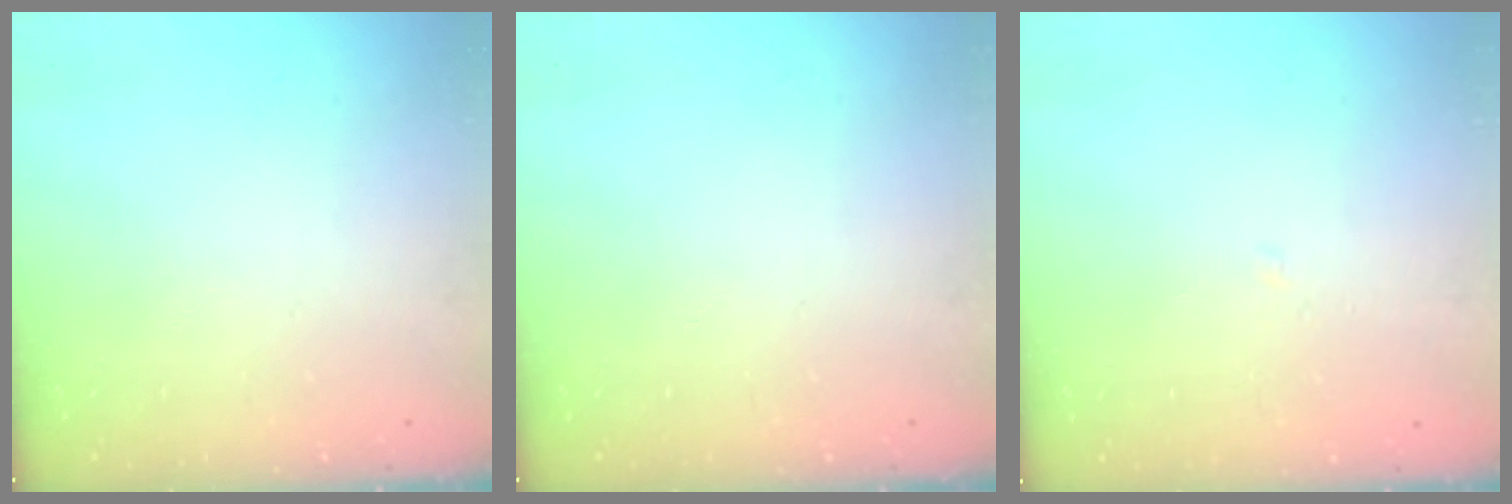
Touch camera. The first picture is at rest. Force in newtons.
{"total": 0.0}
{"total": 1.9, "press": 1.9, "slide": 0.3}